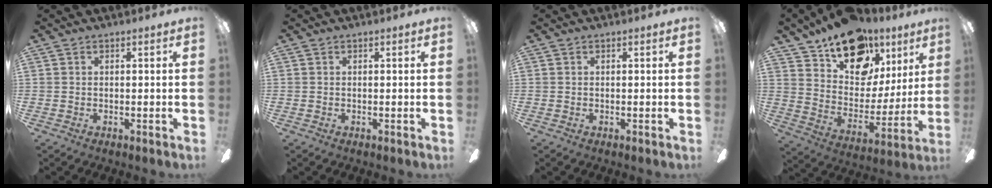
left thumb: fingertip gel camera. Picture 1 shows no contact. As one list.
[{"total": 0.0}, {"total": 0.0}, {"total": 19.7, "force": [13.0, 11.7, 9.0], "torque": [-0.139, -0.071, 0.235]}]